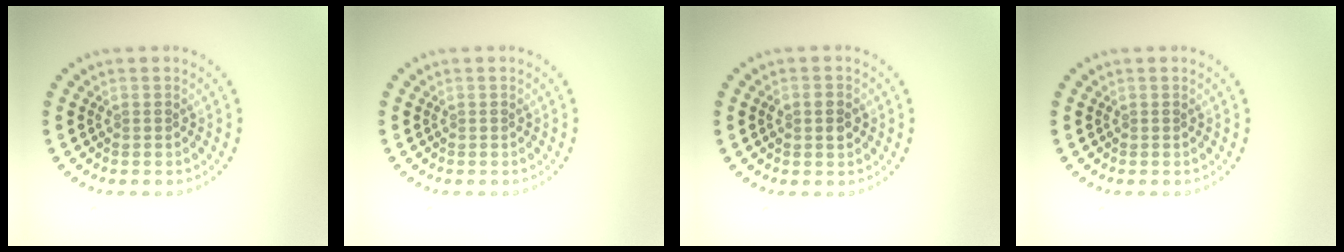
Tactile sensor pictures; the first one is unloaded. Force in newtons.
{"total": 0.0}
{"total": 1.3, "press": 1.3, "slide": 0.2}
{"total": 0.0}